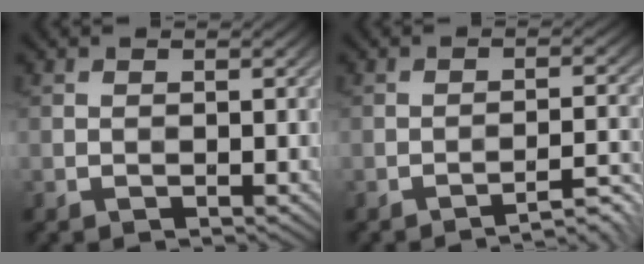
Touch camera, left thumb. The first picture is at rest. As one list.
[{"total": 4.4, "force": [-3.5, 0.4, 2.5], "torque": [-0.042, 0.018, -0.054]}]